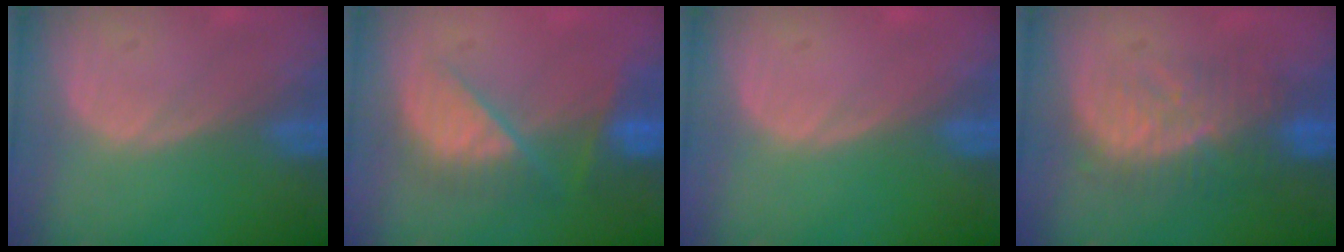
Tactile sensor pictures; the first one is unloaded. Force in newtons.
{"total": 7.3, "press": 7.2, "slide": 1.0}
{"total": 0.0}
{"total": 7.9, "press": 7.8, "slide": 1.6}